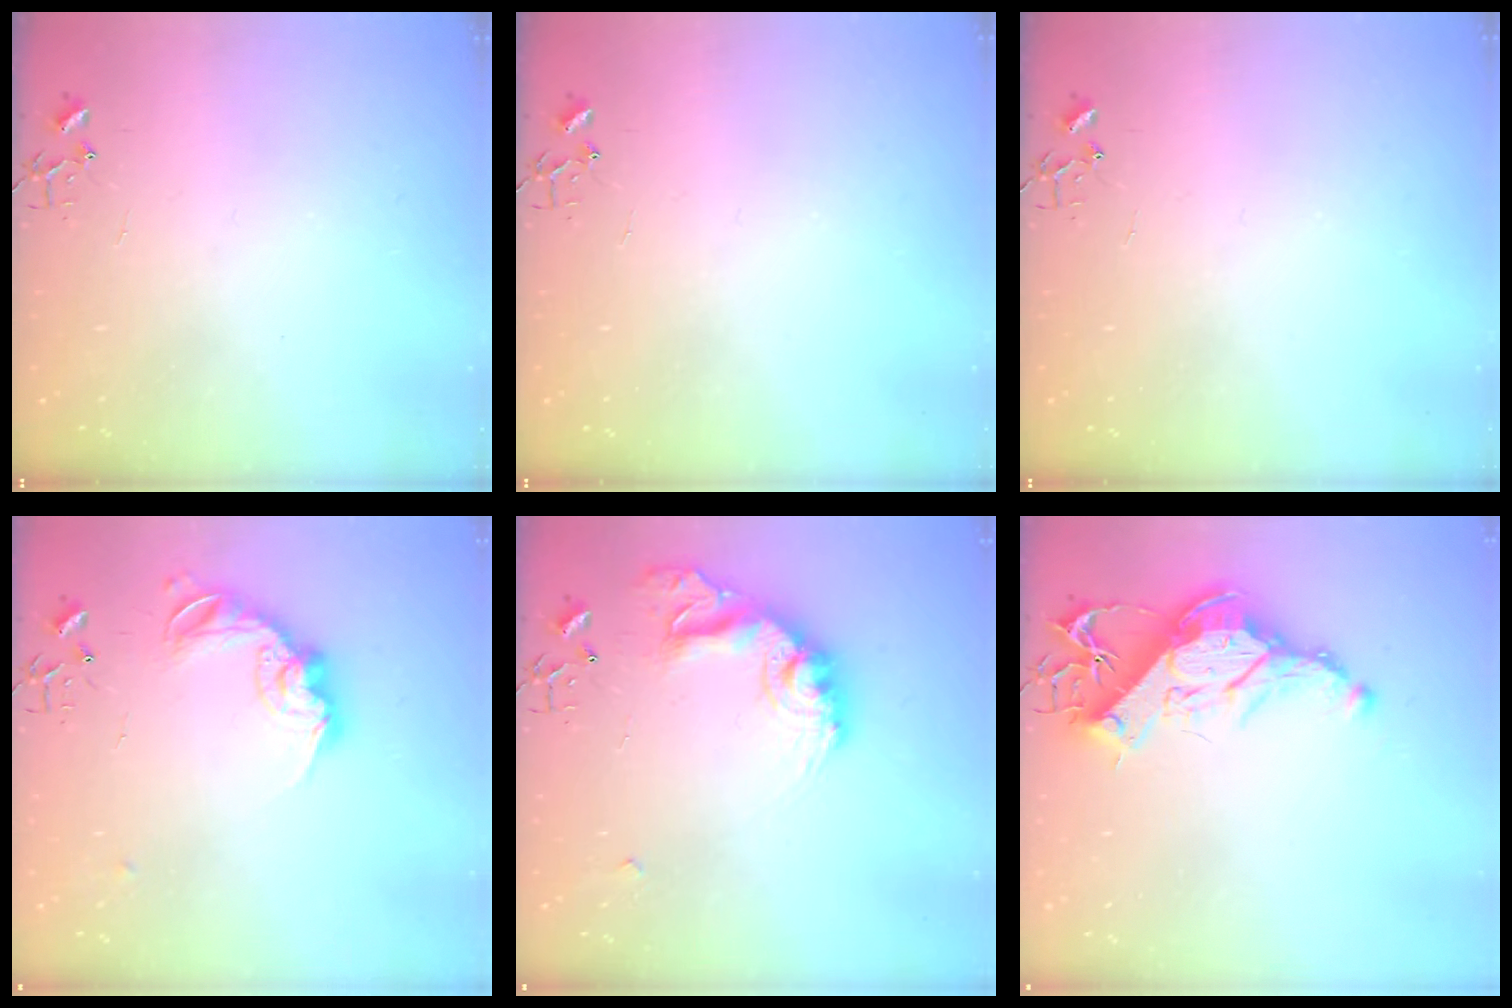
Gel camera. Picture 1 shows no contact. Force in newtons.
{"total": 0.0}
{"total": 0.0}
{"total": 14.6, "press": 14.6, "slide": 0.7}
{"total": 19.3, "press": 19.2, "slide": 1.2}
{"total": 15.9, "press": 15.8, "slide": 2.4}